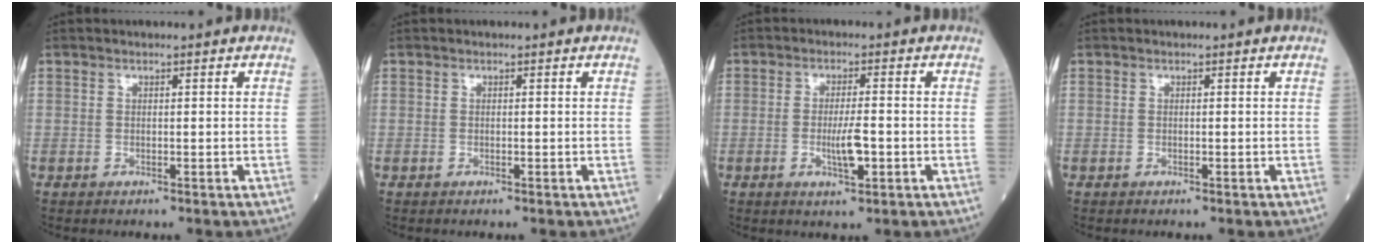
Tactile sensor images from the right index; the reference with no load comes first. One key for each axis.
{"total": 0.0}
{"total": 5.0, "fx": -1.3, "fy": 1.2, "fz": 4.7, "tx": -0.089, "ty": -0.004, "tz": -0.018}
{"total": 0.0}